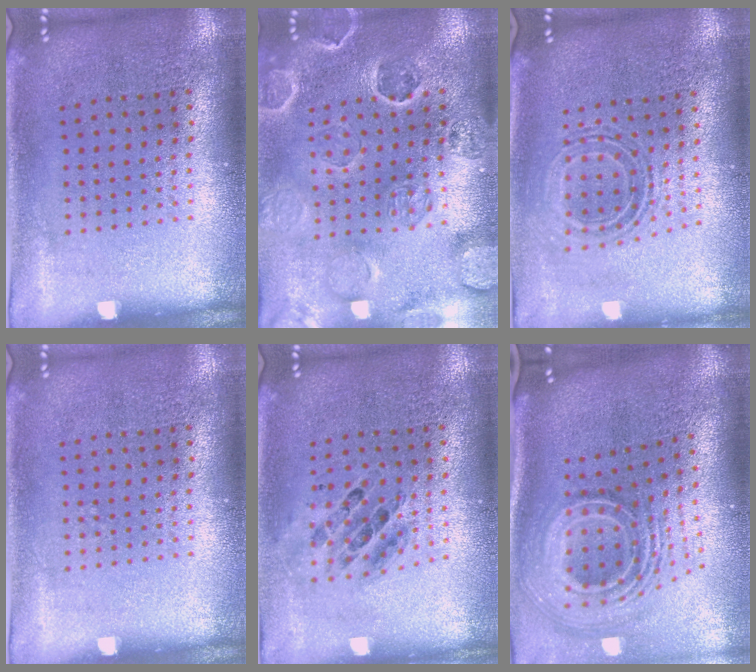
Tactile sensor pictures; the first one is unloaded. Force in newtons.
{"total": 2.7, "press": 2.6, "slide": 0.8}
{"total": 0.9, "press": 0.8, "slide": 0.3}
{"total": 0.0}
{"total": 0.6, "press": 0.6, "slide": 0.1}
{"total": 3.2, "press": 2.0, "slide": 2.5}